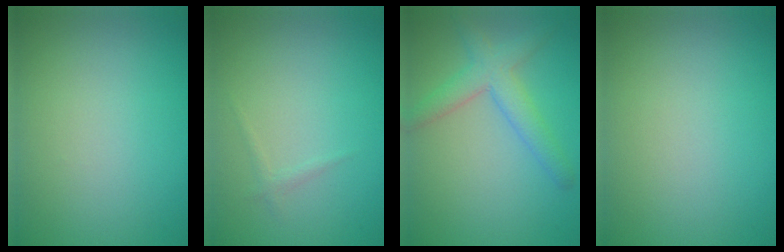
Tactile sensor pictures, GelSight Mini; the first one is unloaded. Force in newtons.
{"total": 0.6, "press": 0.6, "slide": 0.1}
{"total": 3.6, "press": 3.6, "slide": 0.1}
{"total": 0.0}